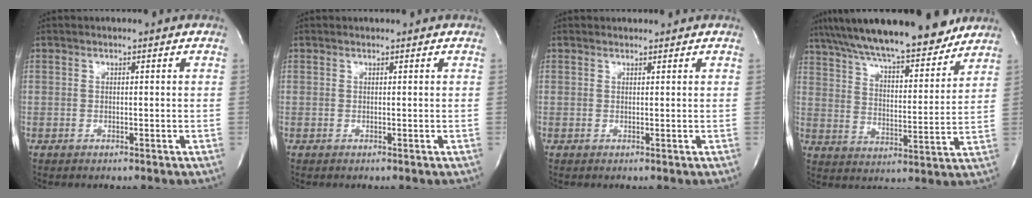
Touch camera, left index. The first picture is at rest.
{"total": 0.0}
{"total": 0.7, "force": [0.7, 0.2, -0.1], "torque": [-0.007, 0.004, 0.012]}
{"total": 21.0, "force": [17.8, 3.7, 10.5], "torque": [-0.182, 0.022, 0.272]}